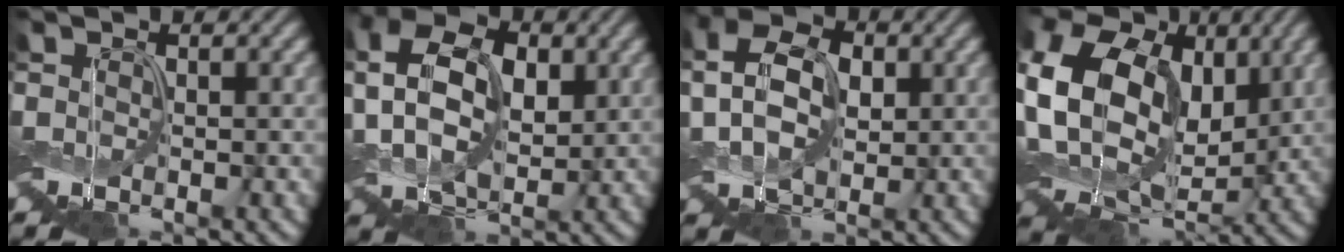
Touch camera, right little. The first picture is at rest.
{"total": 9.1, "force": [1.3, 6.3, 6.4], "torque": [-0.148, 0.006, 0.022]}
{"total": 6.7, "force": [0.6, 4.6, 4.8], "torque": [-0.111, 0.011, 0.005]}
{"total": 15.8, "force": [2.6, 11.8, 10.2], "torque": [-0.221, 0.019, 0.055]}